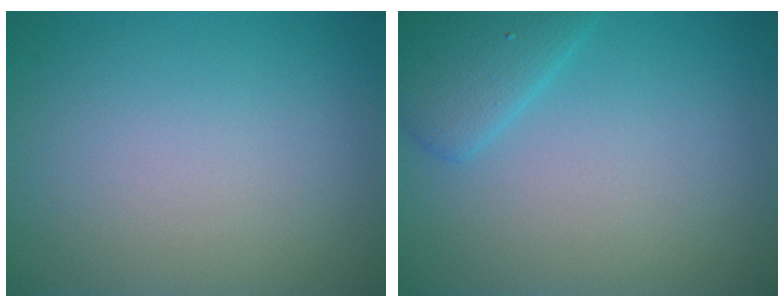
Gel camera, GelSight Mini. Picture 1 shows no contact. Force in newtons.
{"total": 2.9, "press": 2.9, "slide": 0.1}